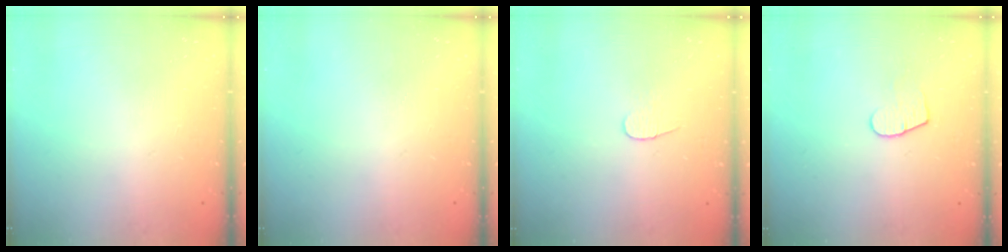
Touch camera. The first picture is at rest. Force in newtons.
{"total": 0.0}
{"total": 4.8, "press": 4.8, "slide": 0.5}
{"total": 7.3, "press": 7.3, "slide": 0.5}